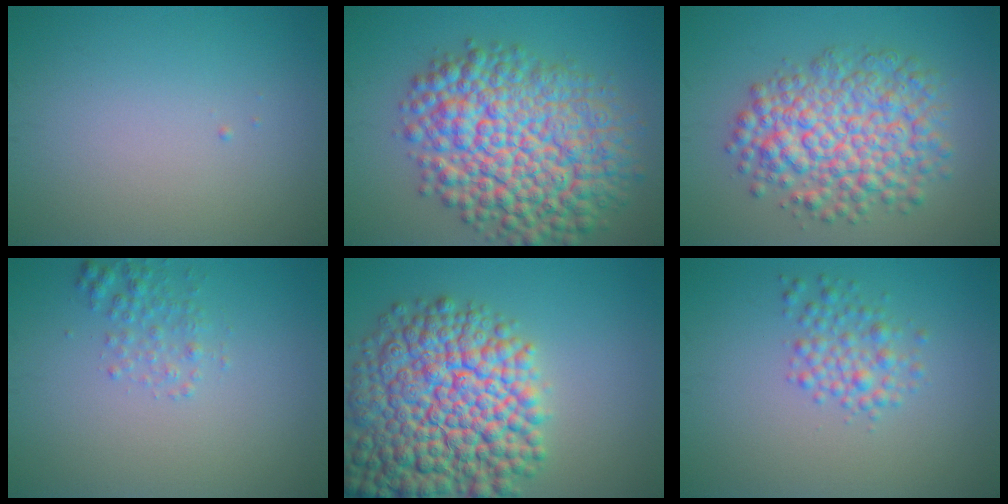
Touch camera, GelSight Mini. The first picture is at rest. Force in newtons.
{"total": 12.6, "press": 12.6, "slide": 0.4}
{"total": 7.9, "press": 7.9, "slide": 0.2}
{"total": 1.7, "press": 1.7, "slide": 0.1}
{"total": 14.5, "press": 14.5, "slide": 0.6}
{"total": 2.6, "press": 2.6, "slide": 0.1}